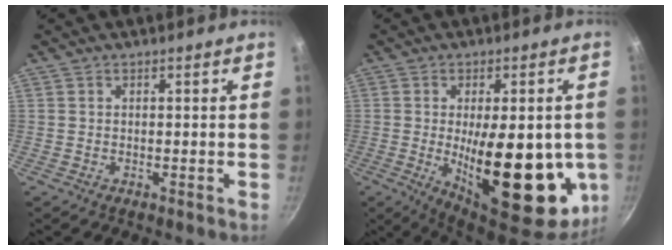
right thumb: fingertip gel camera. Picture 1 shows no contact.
{"total": 24.0, "force": [-3.3, 10.0, 21.6], "torque": [-0.277, -0.021, -0.032]}